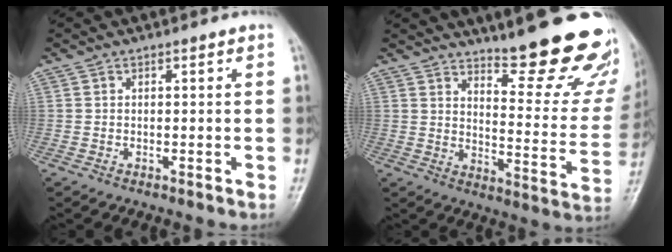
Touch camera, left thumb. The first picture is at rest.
{"total": 23.7, "force": [17.4, 6.0, 15.0], "torque": [-0.156, -0.125, 0.225]}